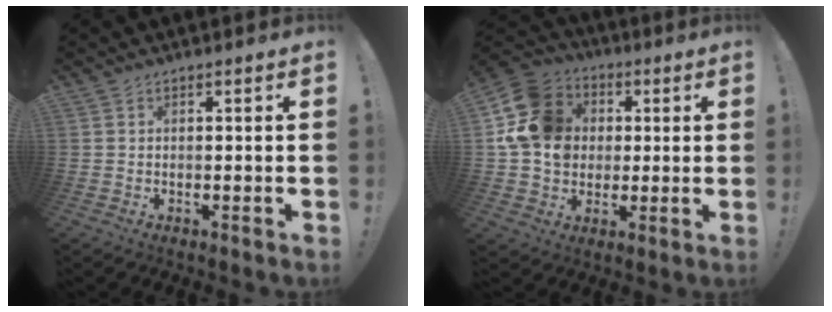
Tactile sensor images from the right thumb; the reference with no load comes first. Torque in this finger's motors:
{"motor_torque": [1.67, 2.64, 1.13, -0.26, 0.07]}